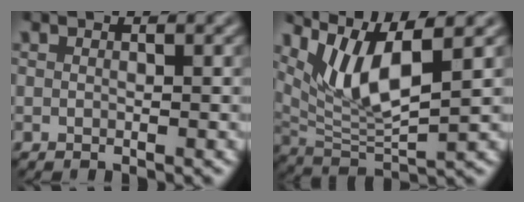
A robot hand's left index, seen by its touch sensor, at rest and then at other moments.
{"total": 6.2, "force": [2.5, 1.4, 5.5], "torque": [-0.104, -0.011, 0.059]}